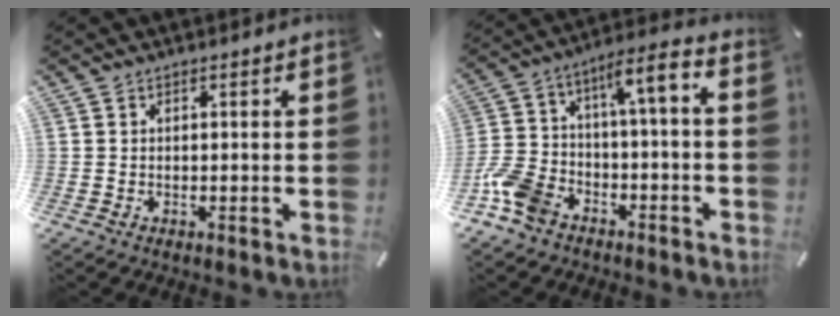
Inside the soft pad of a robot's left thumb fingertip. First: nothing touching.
{"total": 10.6, "force": [-4.9, 5.2, 7.8], "torque": [-0.152, 0.022, -0.096]}